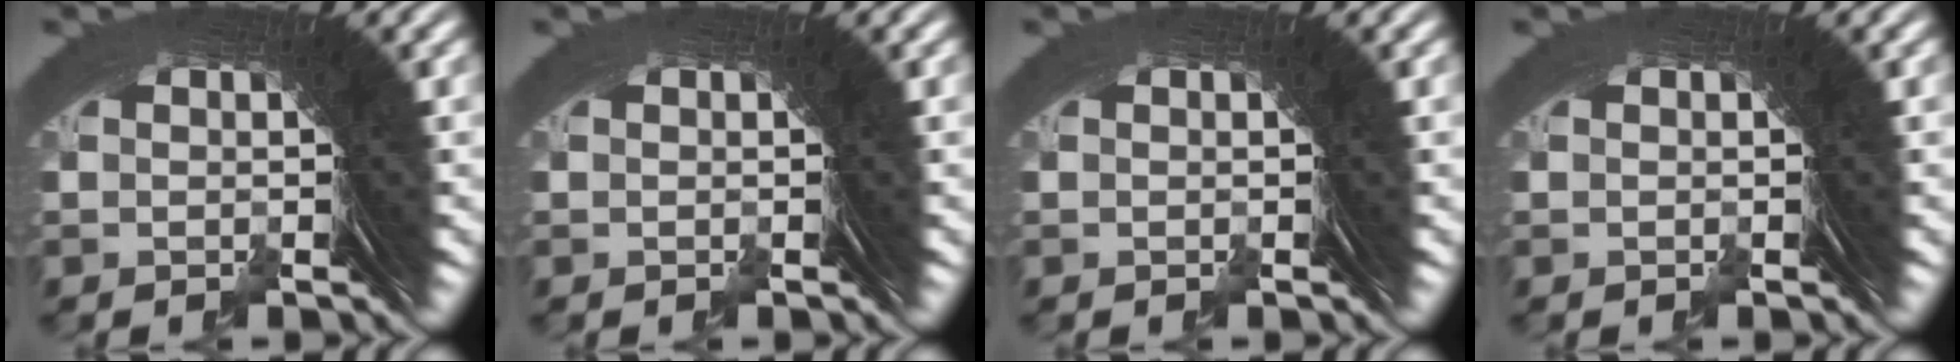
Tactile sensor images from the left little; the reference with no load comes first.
{"total": 0.0}
{"total": 0.0}
{"total": 0.0}